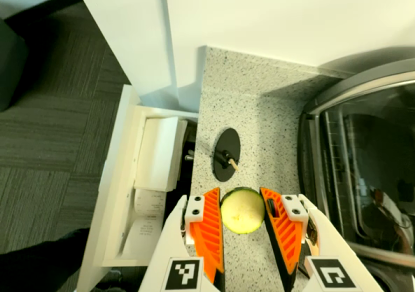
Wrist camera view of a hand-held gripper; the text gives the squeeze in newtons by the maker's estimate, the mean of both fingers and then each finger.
{"total": 9.9, "left": 9.9, "right": 10.0}